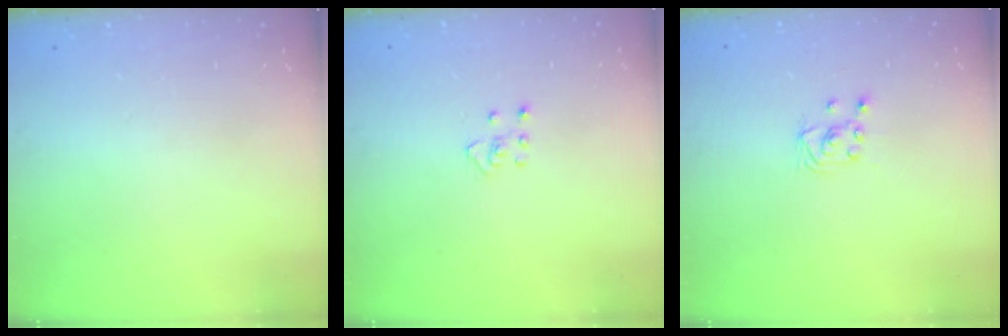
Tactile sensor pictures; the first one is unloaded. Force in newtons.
{"total": 3.4, "press": 3.3, "slide": 0.6}
{"total": 2.0, "press": 2.0, "slide": 0.2}